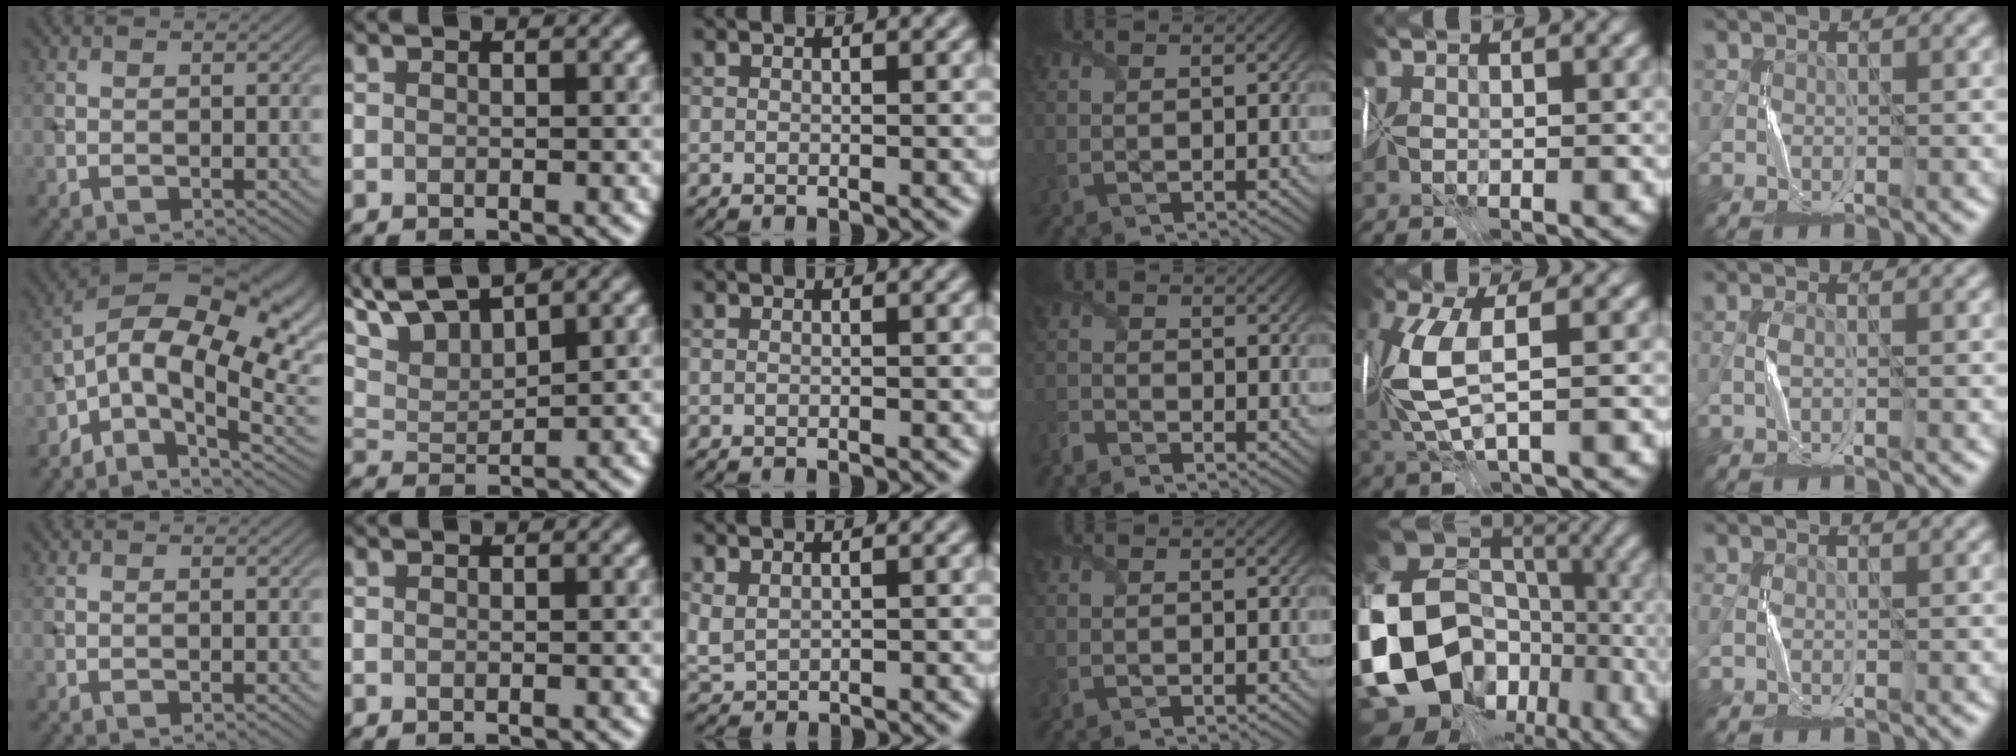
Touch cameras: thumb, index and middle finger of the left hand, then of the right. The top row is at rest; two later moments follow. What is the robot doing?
{"motion": "fold", "object": "map"}